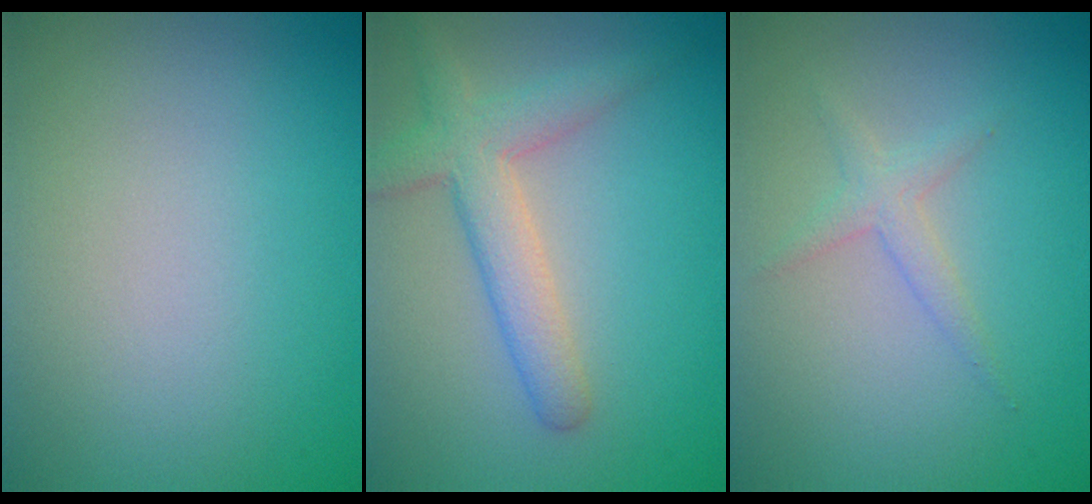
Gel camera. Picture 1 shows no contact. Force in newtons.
{"total": 4.1, "press": 4.1, "slide": 0.2}
{"total": 1.6, "press": 1.6, "slide": 0.1}